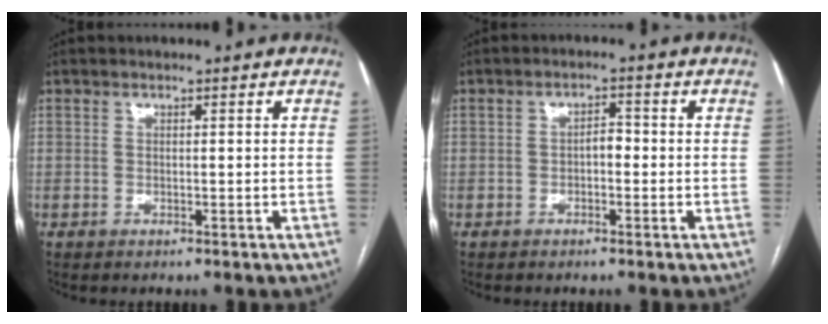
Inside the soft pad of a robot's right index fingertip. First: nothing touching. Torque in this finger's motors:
{"motor_torque": [0.37, -0.17, 0.24, 0.04]}